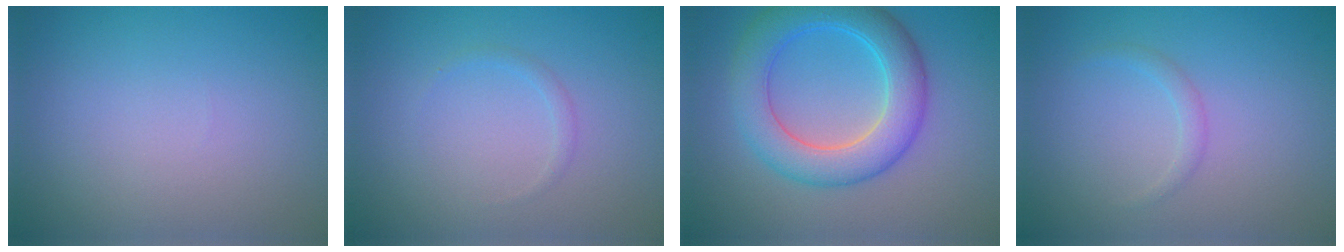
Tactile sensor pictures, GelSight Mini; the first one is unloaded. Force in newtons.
{"total": 0.8, "press": 0.8, "slide": 0.1}
{"total": 6.6, "press": 6.6, "slide": 0.1}
{"total": 0.9, "press": 0.9, "slide": 0.1}